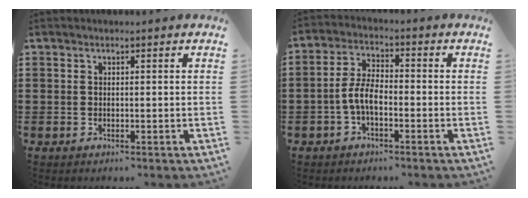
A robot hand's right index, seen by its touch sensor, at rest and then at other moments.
{"total": 5.0, "force": [-1.8, 2.3, 4.1], "torque": [-0.099, 0.000, -0.042]}